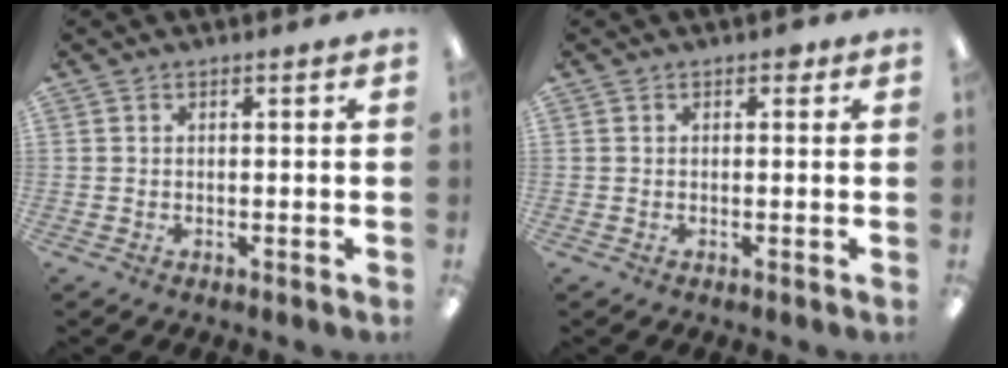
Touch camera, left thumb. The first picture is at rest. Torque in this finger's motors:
{"motor_torque": [0.03, -0.05, 0.49, -0.16, 0.00]}